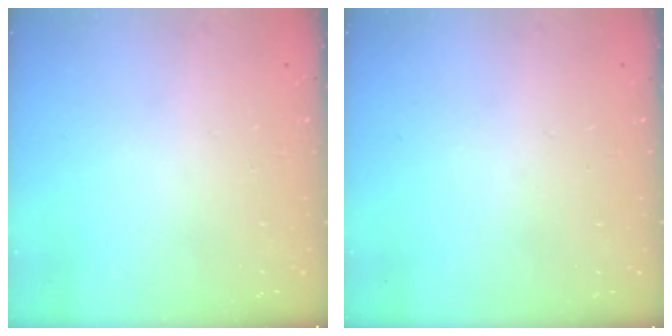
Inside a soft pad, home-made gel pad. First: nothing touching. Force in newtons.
{"total": 0.0}